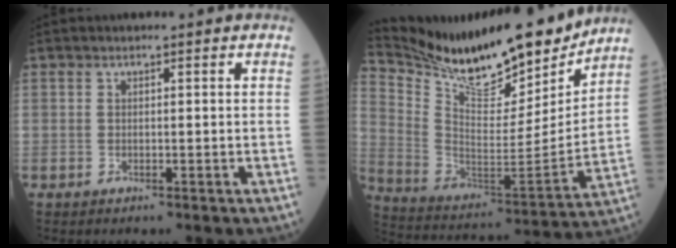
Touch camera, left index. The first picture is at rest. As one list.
[{"total": 21.3, "force": [18.9, 4.2, 8.9], "torque": [-0.172, -0.034, 0.312]}]